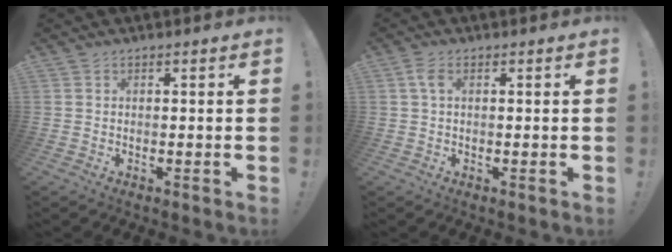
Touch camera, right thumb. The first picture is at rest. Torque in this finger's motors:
{"motor_torque": [1.34, 0.49, 0.43, -0.44, 0.00]}